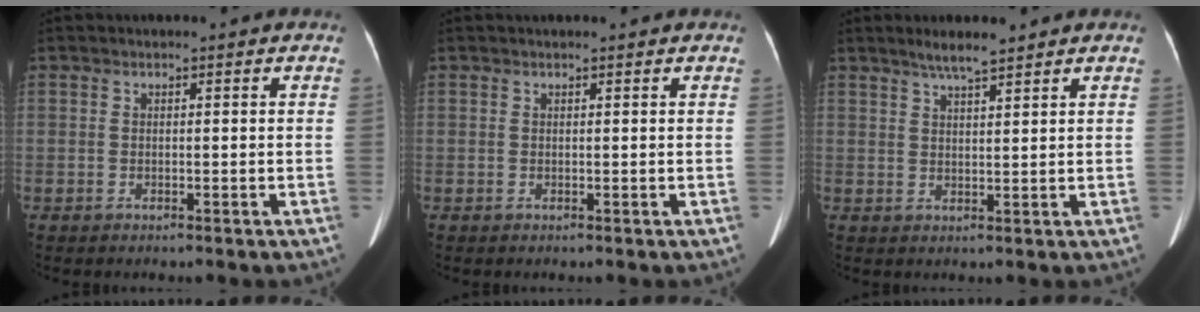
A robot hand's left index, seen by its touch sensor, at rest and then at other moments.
{"total": 2.1, "force": [1.9, 0.2, 0.9], "torque": [-0.010, 0.024, 0.024]}
{"total": 4.1, "force": [3.4, 0.2, 2.4], "torque": [-0.048, 0.008, 0.061]}